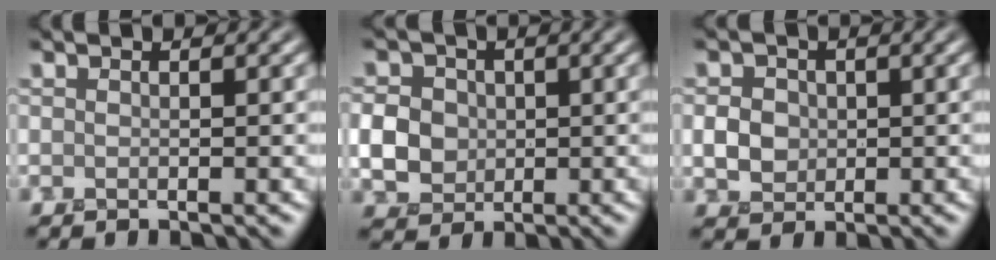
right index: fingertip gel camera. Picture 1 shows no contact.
{"total": 4.0, "force": [-0.1, 3.6, 1.9], "torque": [-0.040, 0.003, -0.004]}
{"total": 2.4, "force": [-0.1, 2.2, 1.1], "torque": [-0.020, 0.000, -0.001]}